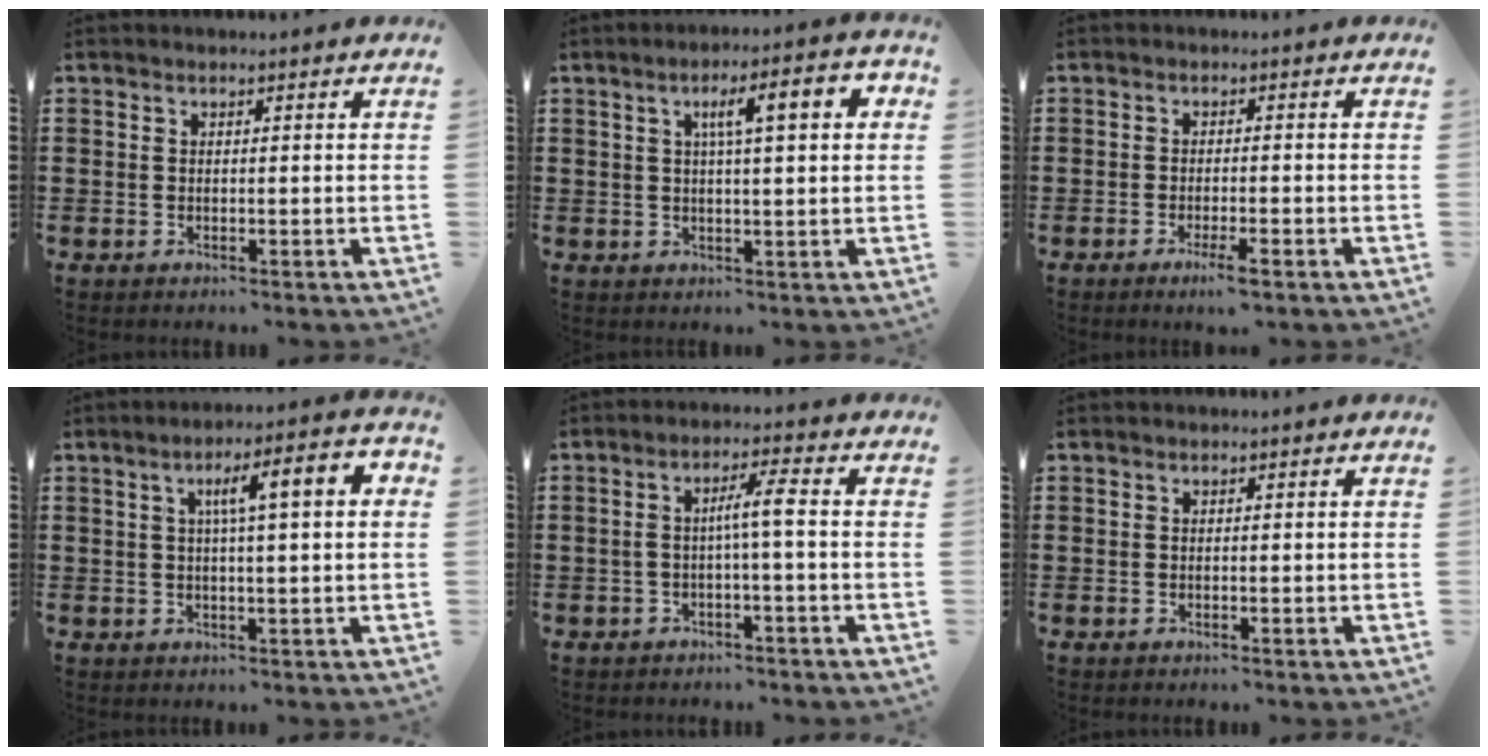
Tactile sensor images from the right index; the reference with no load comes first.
{"total": 6.7, "force": [1.8, 1.5, 6.2], "torque": [-0.110, 0.001, 0.021]}
{"total": 2.7, "force": [-1.7, 0.2, 2.1], "torque": [-0.040, -0.007, -0.031]}
{"total": 6.8, "force": [1.2, 1.3, 6.5], "torque": [-0.119, 0.001, 0.011]}
{"total": 4.2, "force": [-0.5, 0.1, 4.2], "torque": [-0.079, 0.004, -0.015]}
{"total": 0.0}